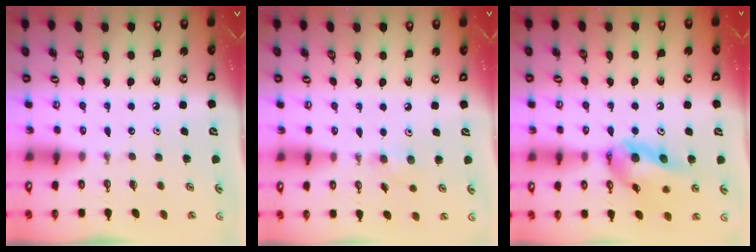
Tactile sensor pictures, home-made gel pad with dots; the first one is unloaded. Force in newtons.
{"total": 5.5, "press": 5.3, "slide": 1.3}
{"total": 13.8, "press": 13.7, "slide": 2.1}